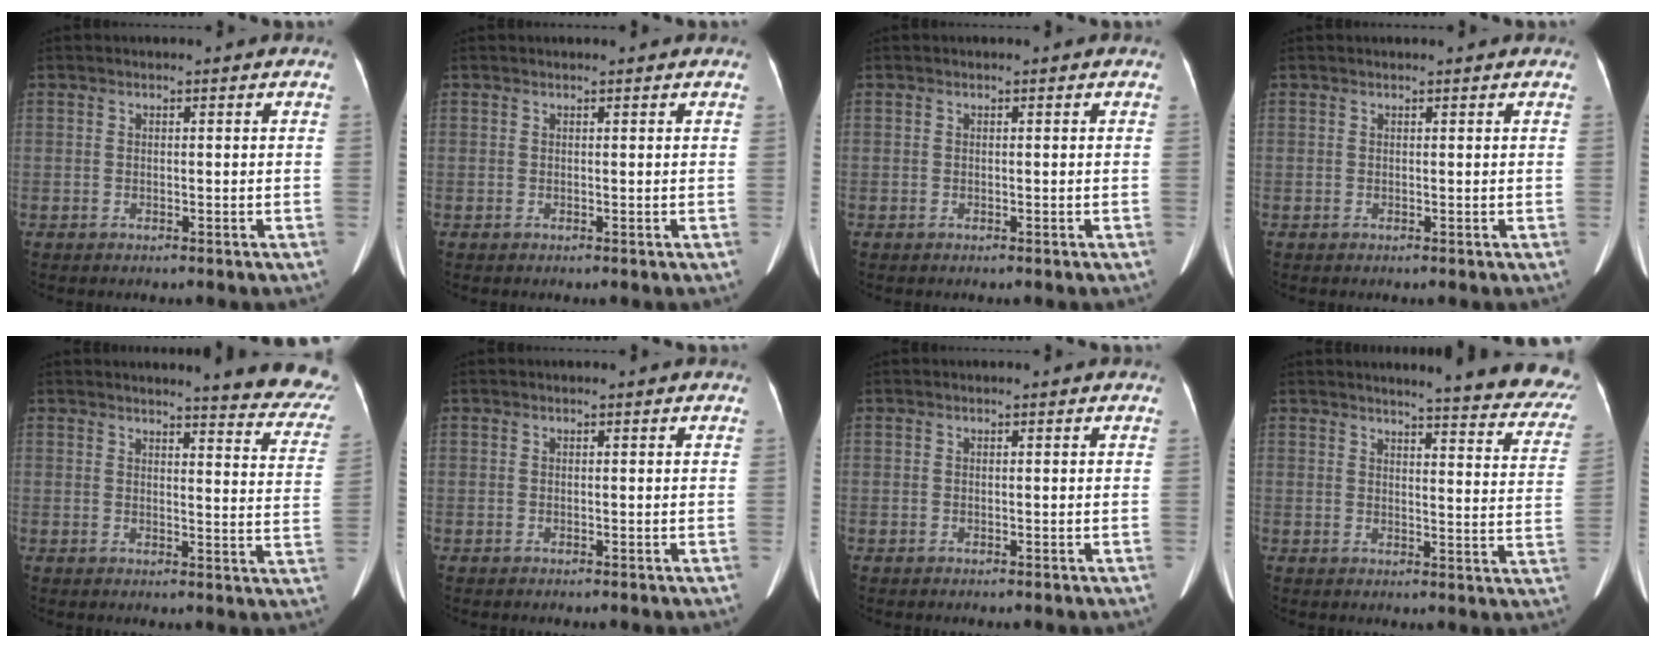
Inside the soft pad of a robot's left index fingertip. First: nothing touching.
{"total": 1.5, "force": [1.4, 0.2, 0.5], "torque": [-0.010, 0.020, 0.015]}
{"total": 0.0}
{"total": 1.9, "force": [1.7, 0.2, 0.7], "torque": [-0.011, 0.022, 0.019]}
{"total": 14.0, "force": [12.8, 1.5, 5.6], "torque": [-0.039, -0.074, 0.115]}
{"total": 0.0}
{"total": 0.0}
{"total": 18.0, "force": [16.2, 1.9, 7.5], "torque": [-0.070, -0.074, 0.165]}